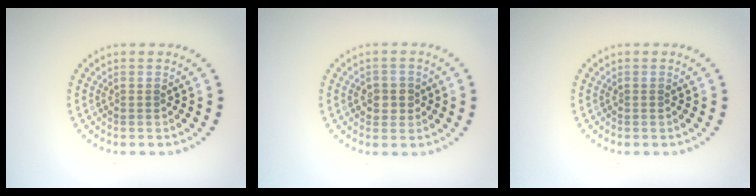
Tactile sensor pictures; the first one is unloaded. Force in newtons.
{"total": 1.9, "press": 1.8, "slide": 0.6}
{"total": 0.0}